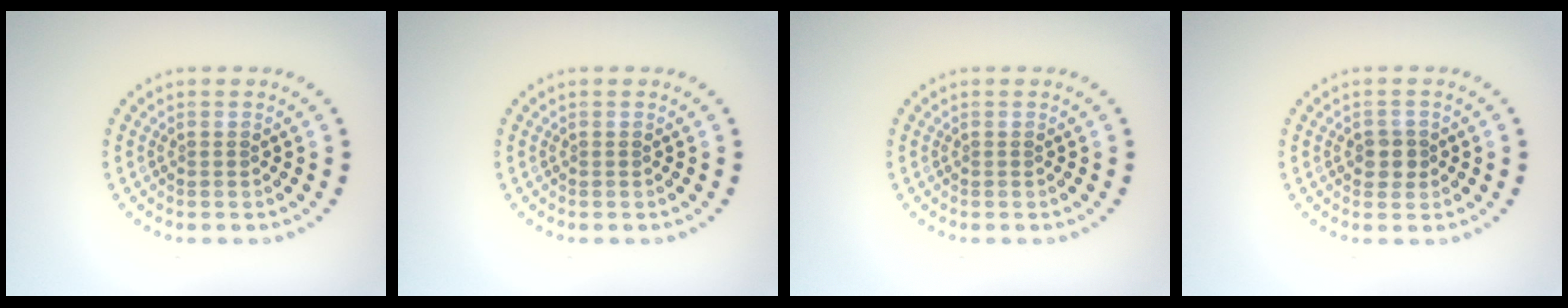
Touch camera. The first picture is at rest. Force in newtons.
{"total": 0.0}
{"total": 0.0}
{"total": 1.8, "press": 1.7, "slide": 0.6}